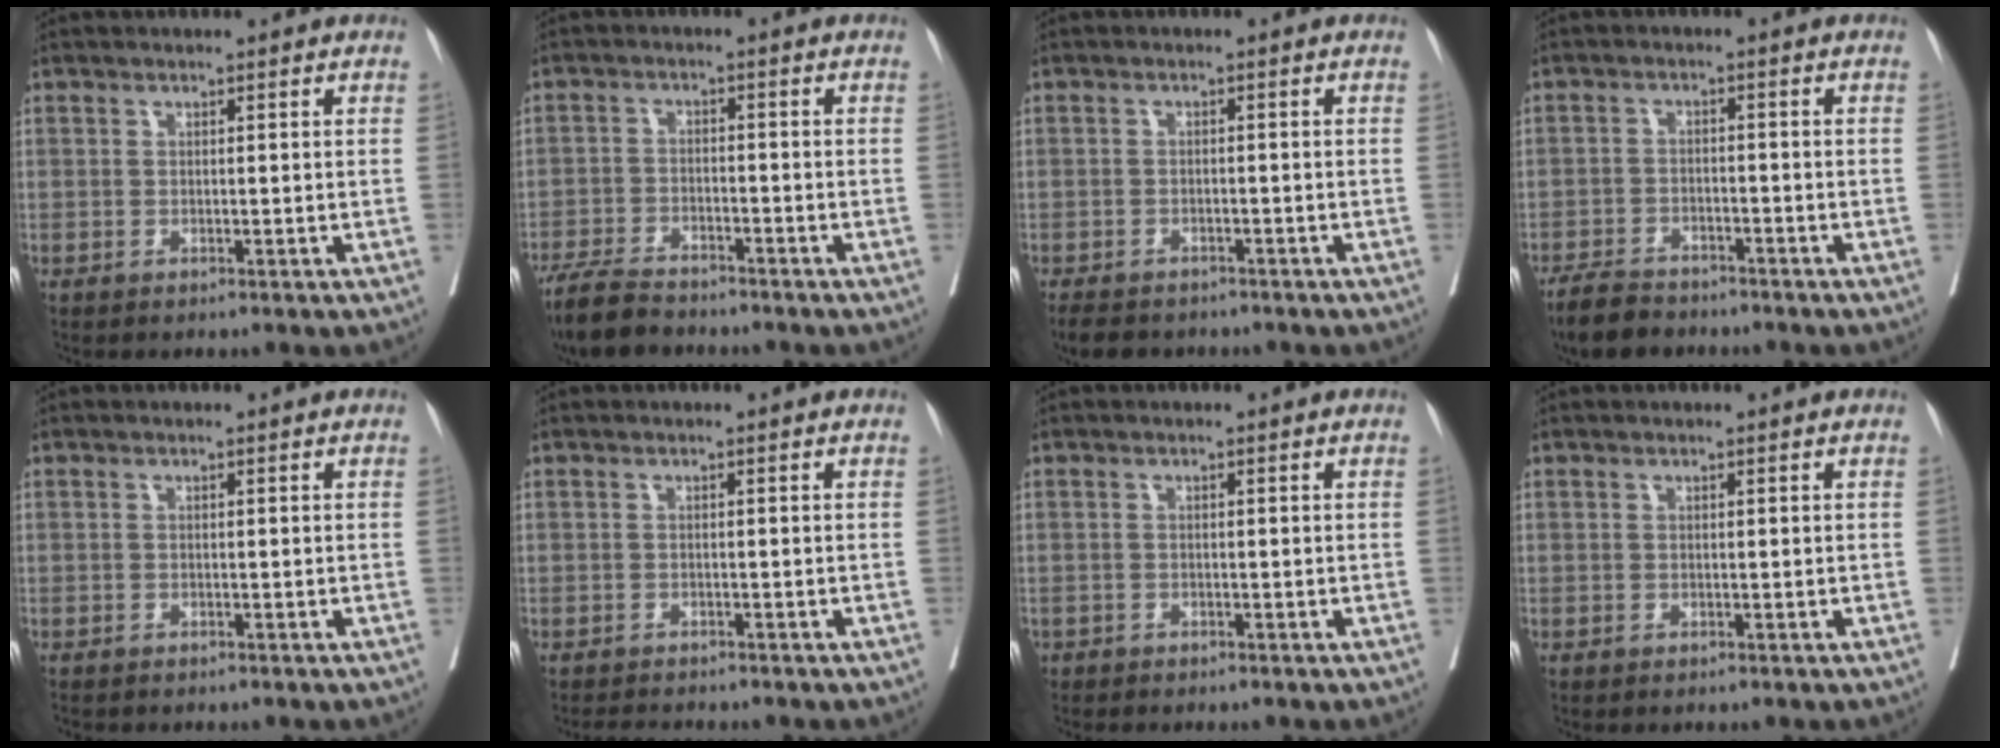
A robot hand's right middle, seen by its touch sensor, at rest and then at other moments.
{"total": 7.4, "force": [-6.6, 1.4, 3.0], "torque": [-0.055, -0.021, -0.120]}
{"total": 8.3, "force": [-6.9, 3.2, 3.2], "torque": [-0.064, -0.006, -0.096]}
{"total": 6.2, "force": [-5.5, 1.9, 2.2], "torque": [-0.041, -0.013, -0.098]}
{"total": 1.8, "force": [-1.6, 0.2, 0.7], "torque": [-0.014, -0.003, -0.025]}
{"total": 3.0, "force": [-2.9, 0.5, 0.9], "torque": [-0.011, -0.009, -0.045]}
{"total": 1.3, "force": [-1.2, 0.6, 0.3], "torque": [-0.014, -0.003, -0.023]}
{"total": 0.0}